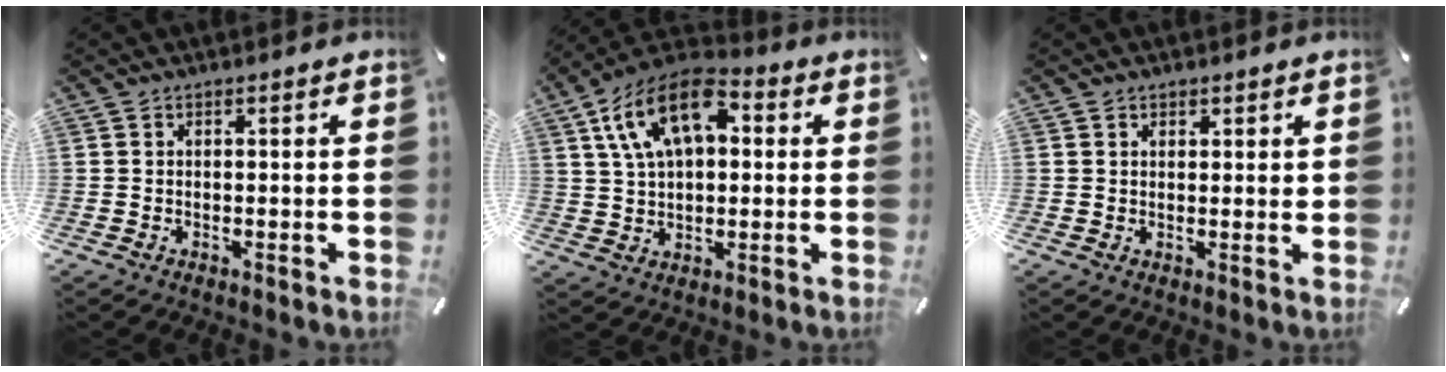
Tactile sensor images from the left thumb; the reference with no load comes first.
{"total": 15.1, "force": [5.6, 9.1, 10.6], "torque": [-0.205, 0.000, 0.101]}
{"total": 1.5, "force": [1.0, 1.0, 0.5], "torque": [0.006, -0.005, 0.015]}